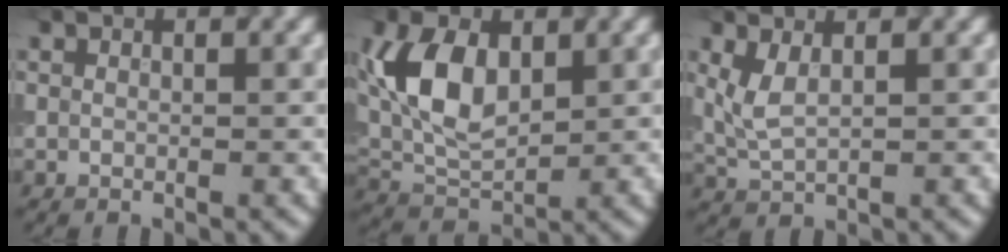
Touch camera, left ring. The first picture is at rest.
{"total": 7.3, "force": [1.7, 4.1, 5.8], "torque": [-0.133, 0.003, 0.034]}
{"total": 2.2, "force": [1.0, 0.4, 1.9], "torque": [-0.054, -0.007, 0.029]}